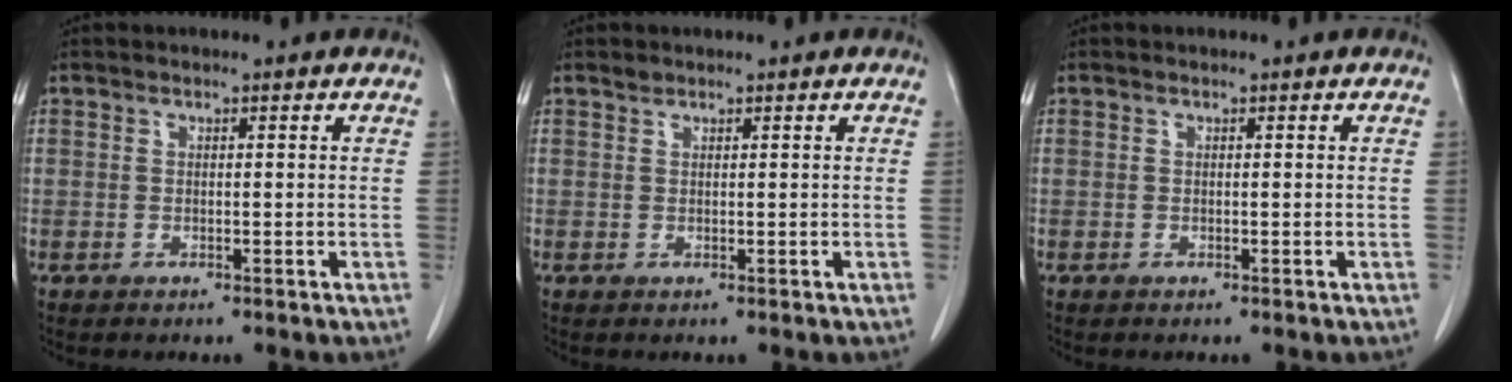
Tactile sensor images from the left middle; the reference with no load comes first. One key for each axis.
{"total": 0.6, "fx": 0.5, "fy": 0.2, "fz": 0.0, "tx": -0.005, "ty": -0.001, "tz": 0.009}
{"total": 0.0}